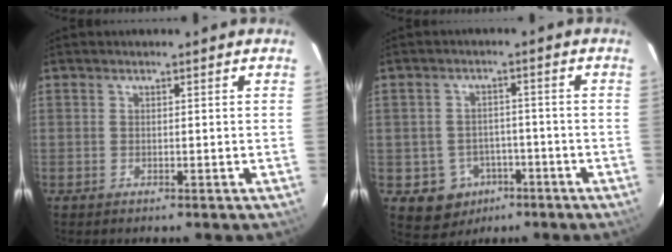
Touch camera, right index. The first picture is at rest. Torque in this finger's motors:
{"motor_torque": [-0.22, -0.12, -0.51, -0.21]}